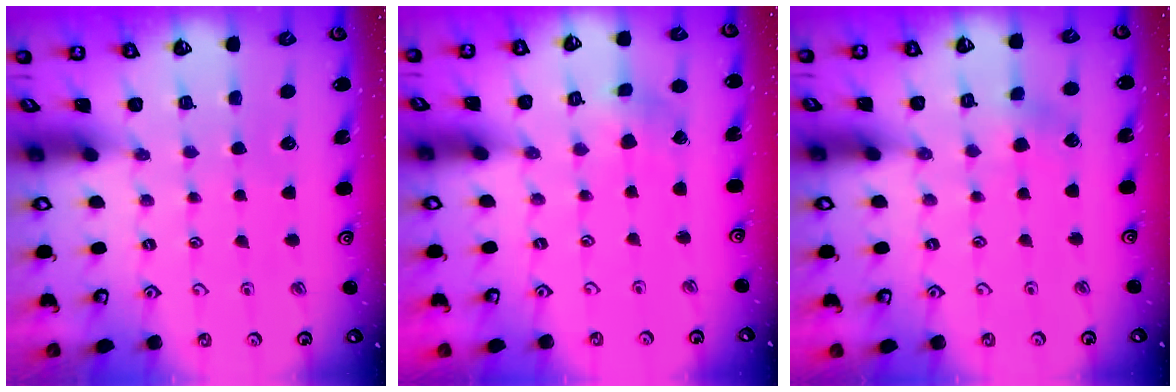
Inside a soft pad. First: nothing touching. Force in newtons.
{"total": 2.3, "press": 2.3, "slide": 0.1}
{"total": 3.0, "press": 3.0, "slide": 0.3}